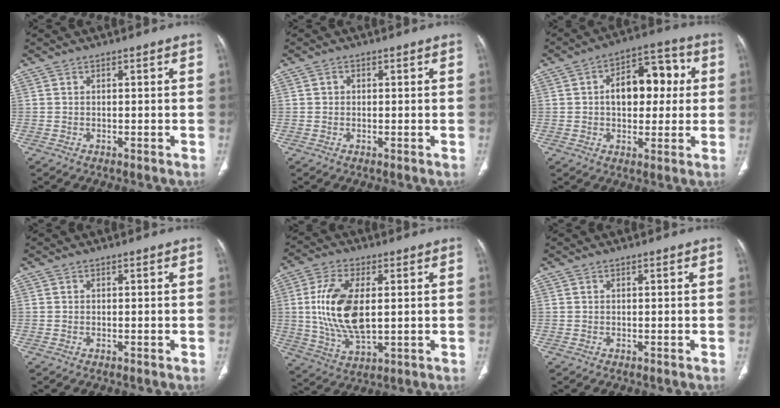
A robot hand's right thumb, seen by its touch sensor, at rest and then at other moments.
{"total": 1.0, "force": [0.1, 0.9, 0.3], "torque": [-0.001, 0.003, 0.000]}
{"total": 13.2, "force": [1.7, 8.3, 10.1], "torque": [-0.108, 0.027, 0.019]}
{"total": 0.0}
{"total": 14.2, "force": [1.4, 7.0, 12.2], "torque": [-0.247, -0.010, 0.033]}
{"total": 0.0}